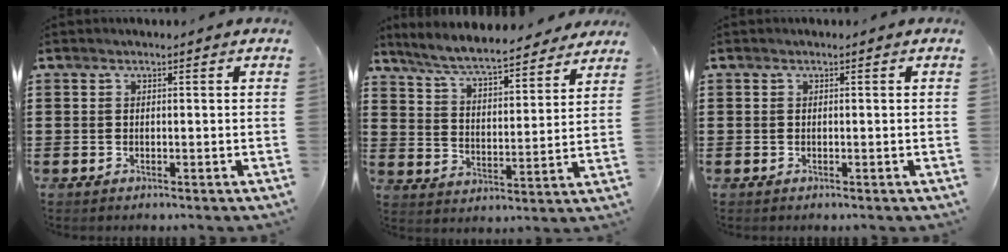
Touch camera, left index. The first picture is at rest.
{"total": 6.7, "force": [6.2, 0.3, 2.7], "torque": [-0.078, -0.037, 0.104]}
{"total": 0.0}